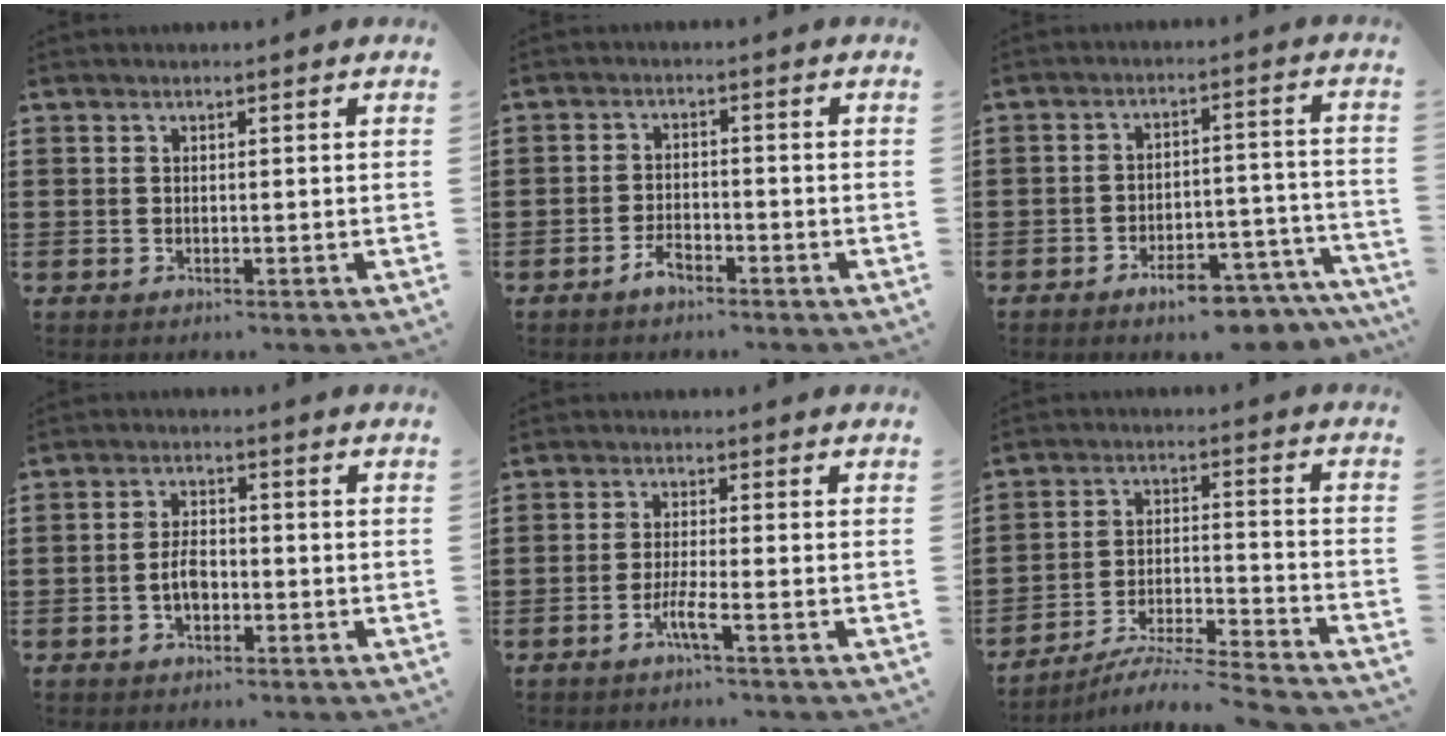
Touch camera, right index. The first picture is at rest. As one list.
[{"total": 2.7, "force": [-2.1, 1.0, 1.5], "torque": [-0.027, 0.006, -0.041]}, {"total": 6.6, "force": [-5.9, 1.4, 2.8], "torque": [-0.039, 0.016, -0.107]}, {"total": 3.8, "force": [-1.1, 2.0, 3.0], "torque": [-0.065, 0.003, -0.023]}, {"total": 3.4, "force": [-1.9, -0.1, 2.8], "torque": [-0.056, -0.006, -0.038]}, {"total": 5.5, "force": [-5.2, -0.4, 1.8], "torque": [-0.036, -0.015, -0.106]}]